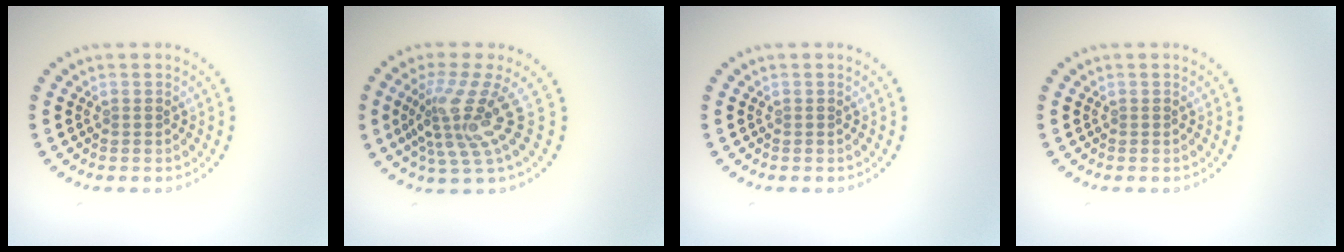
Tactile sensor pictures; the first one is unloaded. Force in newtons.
{"total": 4.8, "press": 3.1, "slide": 3.7}
{"total": 0.0}
{"total": 0.0}